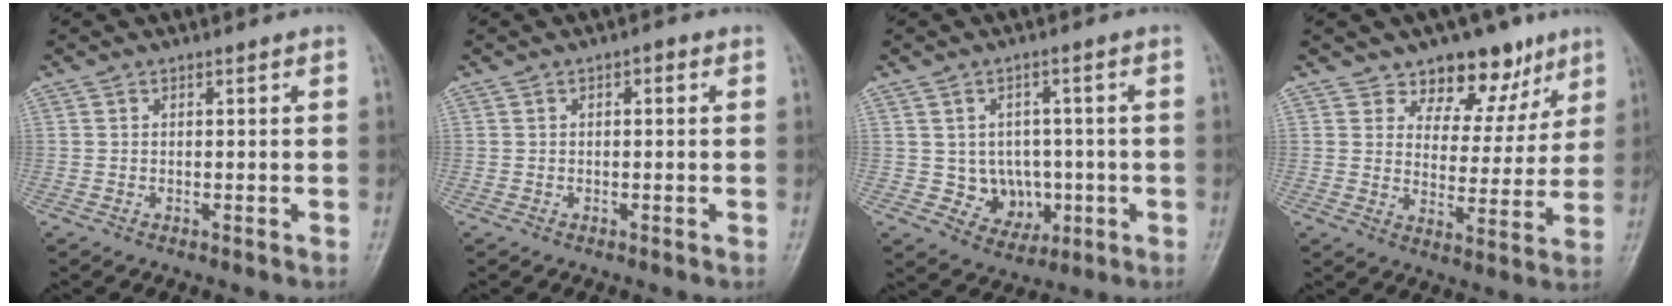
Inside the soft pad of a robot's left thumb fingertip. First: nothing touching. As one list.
[{"total": 1.4, "force": [0.3, 0.7, 1.1], "torque": [-0.010, 0.005, -0.003]}, {"total": 7.1, "force": [-1.0, 6.2, 3.4], "torque": [-0.005, 0.009, -0.001]}, {"total": 11.4, "force": [7.7, 7.0, 4.8], "torque": [-0.010, -0.037, 0.112]}]